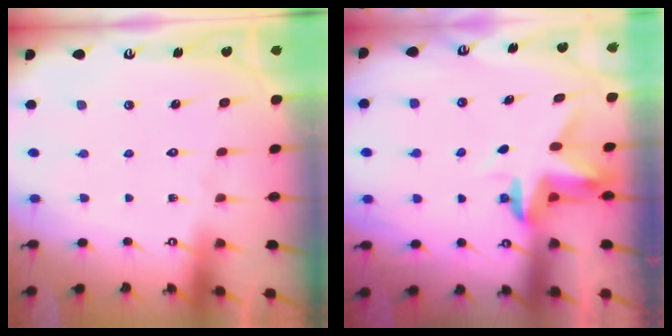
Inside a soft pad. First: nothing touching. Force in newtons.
{"total": 3.2, "press": 3.2, "slide": 0.3}